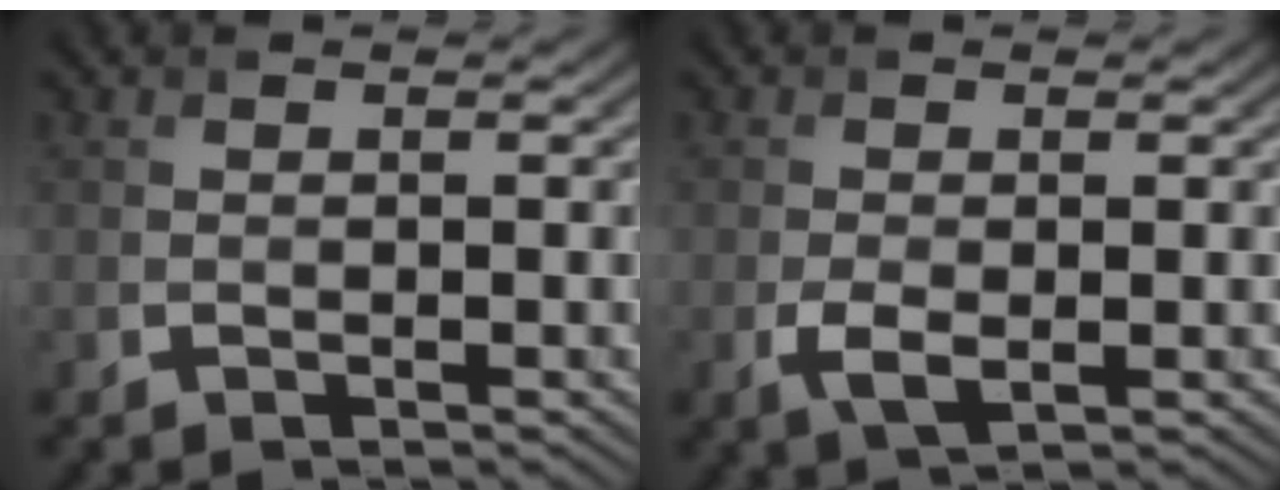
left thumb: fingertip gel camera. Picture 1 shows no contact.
{"total": 2.7, "force": [-0.7, 1.4, 2.3], "torque": [-0.055, -0.009, -0.013]}